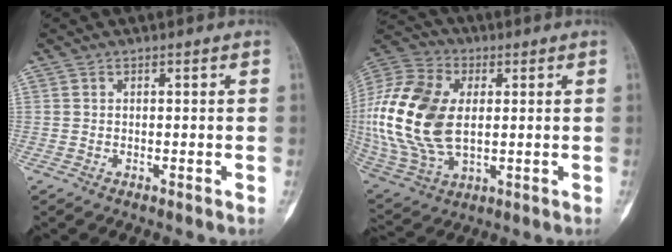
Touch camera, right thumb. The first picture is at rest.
{"total": 21.4, "force": [1.6, 13.5, 16.6], "torque": [-0.359, -0.006, 0.035]}